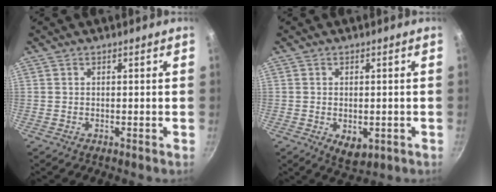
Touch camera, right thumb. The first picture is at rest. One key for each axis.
{"total": 4.9, "fx": -1.1, "fy": 3.1, "fz": 3.6, "tx": -0.046, "ty": -0.007, "tz": -0.007}